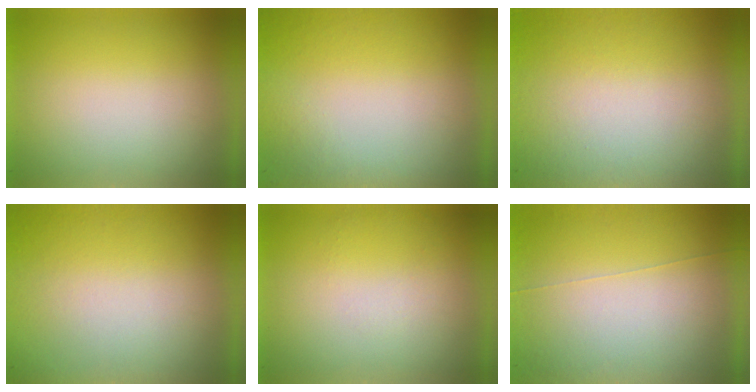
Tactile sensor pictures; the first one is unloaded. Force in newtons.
{"total": 8.2}
{"total": 8.1}
{"total": 6.1}
{"total": 1.1}
{"total": 5.9}